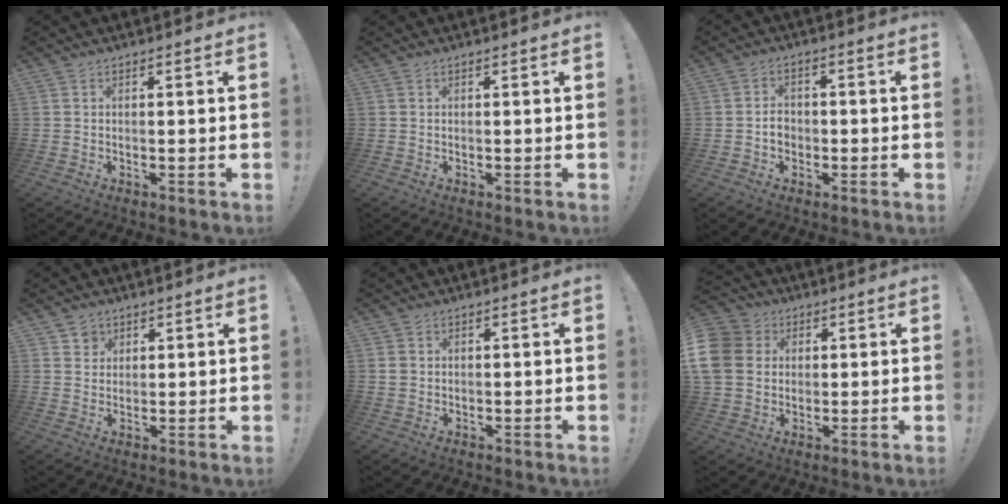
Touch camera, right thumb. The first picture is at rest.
{"total": 0.0}
{"total": 4.1, "force": [-1.1, 3.3, 2.0], "torque": [-0.020, 0.005, -0.022]}
{"total": 3.2, "force": [1.9, 2.6, 0.2], "torque": [0.007, -0.013, 0.031]}
{"total": 1.9, "force": [0.4, 1.7, 0.7], "torque": [-0.013, 0.006, 0.007]}
{"total": 12.1, "force": [1.9, 10.4, 5.9], "torque": [-0.112, 0.004, 0.041]}